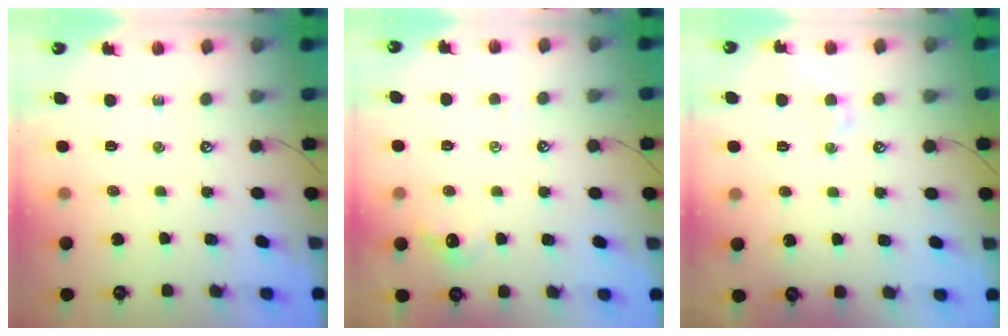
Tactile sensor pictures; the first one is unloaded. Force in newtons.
{"total": 0.8, "press": 0.6, "slide": 0.5}
{"total": 1.9, "press": 1.9, "slide": 0.5}